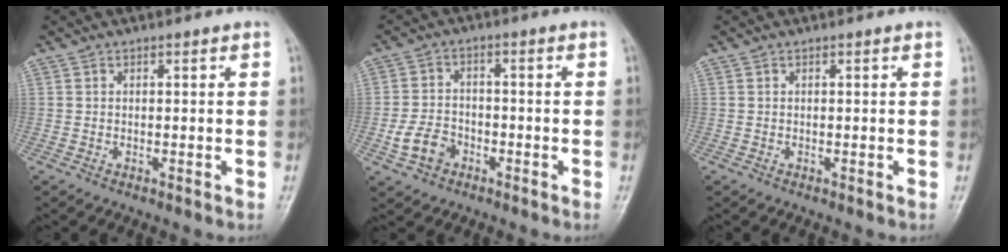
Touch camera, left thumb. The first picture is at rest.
{"total": 6.0, "force": [-2.6, 4.6, 3.0], "torque": [-0.049, 0.021, -0.046]}
{"total": 0.0}